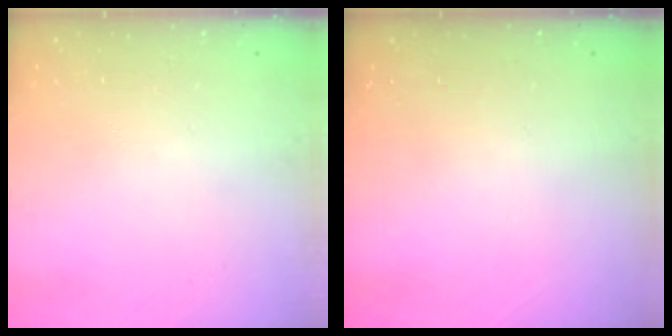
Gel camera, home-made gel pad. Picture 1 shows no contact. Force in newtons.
{"total": 0.0}